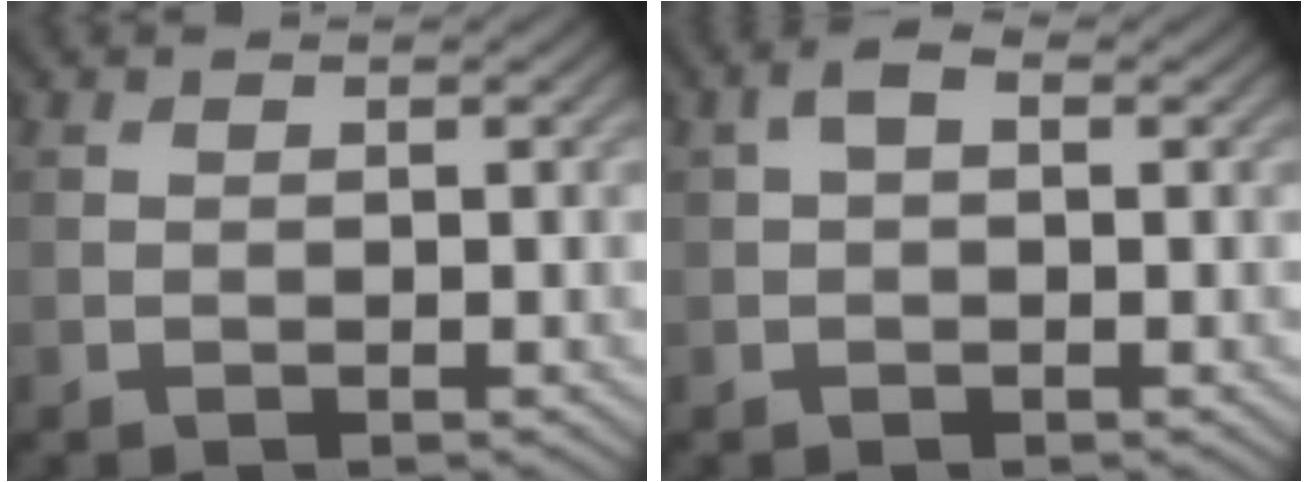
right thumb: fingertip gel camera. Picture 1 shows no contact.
{"total": 2.1, "force": [0.5, 1.1, 1.7], "torque": [-0.034, 0.008, 0.005]}